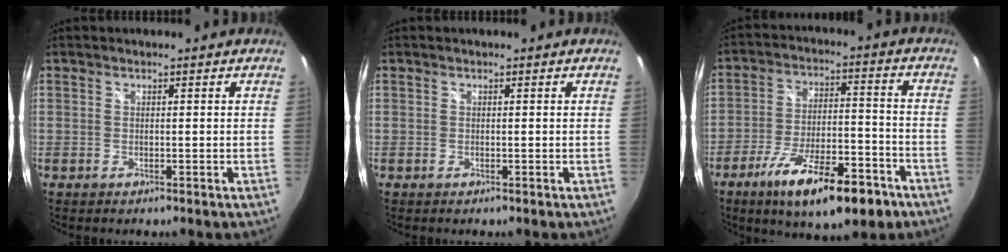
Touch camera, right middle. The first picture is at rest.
{"total": 0.0}
{"total": 17.3, "force": [-10.8, 5.1, 12.6], "torque": [-0.220, -0.022, -0.167]}